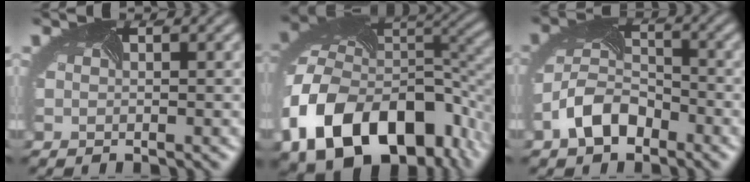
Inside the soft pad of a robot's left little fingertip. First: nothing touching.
{"total": 15.7, "force": [-5.0, 11.0, 10.0], "torque": [-0.209, -0.032, -0.062]}
{"total": 4.1, "force": [-2.5, 2.7, 1.8], "torque": [-0.046, 0.010, -0.056]}